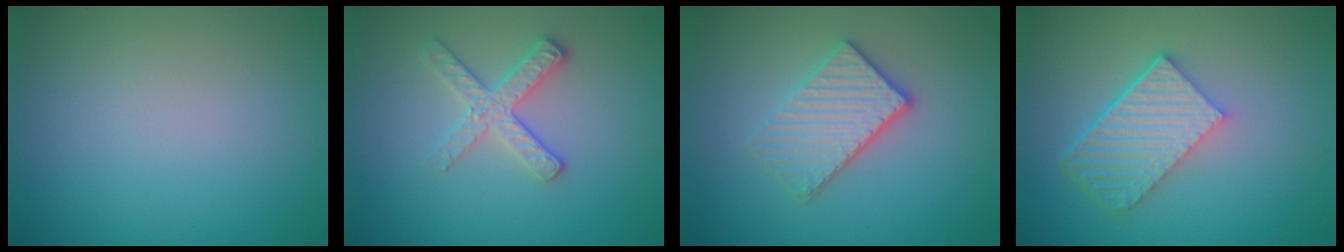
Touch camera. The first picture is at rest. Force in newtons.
{"total": 2.7, "press": 2.4, "slide": 1.2}
{"total": 3.5, "press": 3.1, "slide": 1.7}
{"total": 5.8, "press": 4.1, "slide": 4.1}